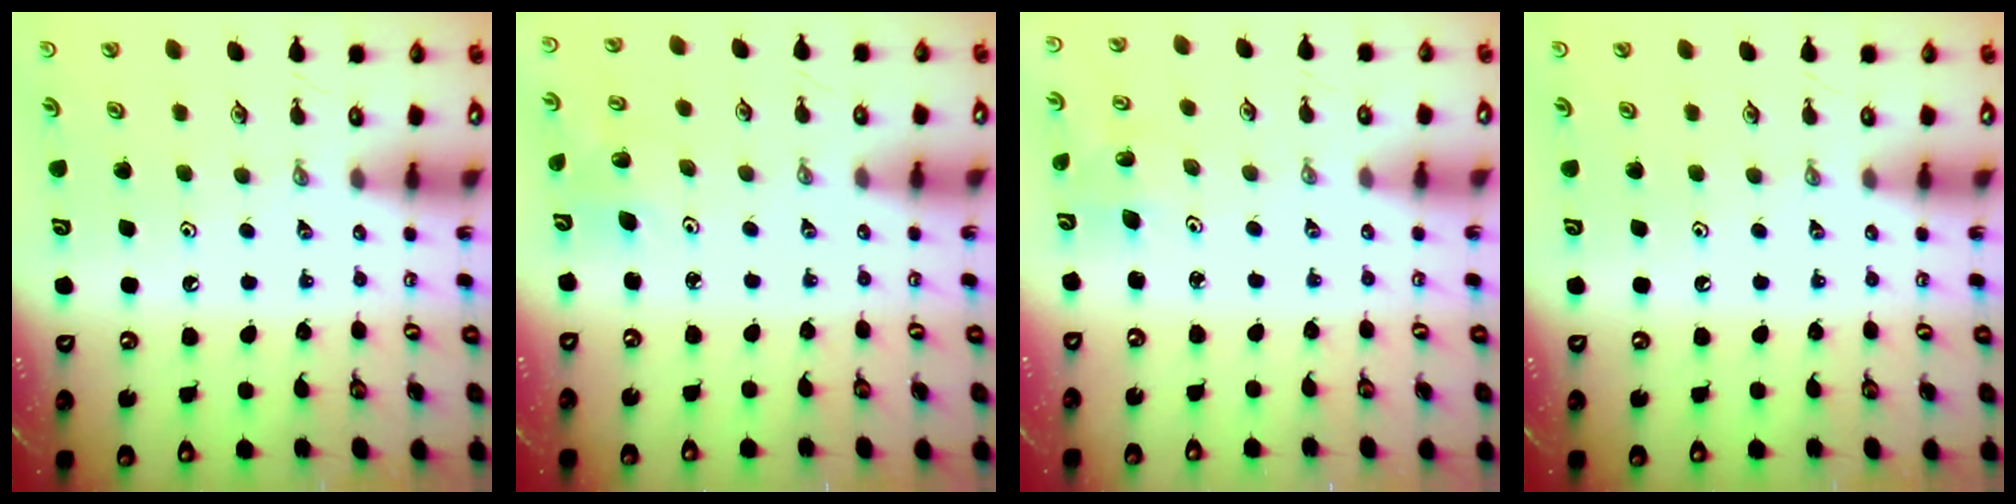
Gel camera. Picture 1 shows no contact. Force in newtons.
{"total": 2.8, "press": 2.5, "slide": 1.3}
{"total": 1.9, "press": 1.9, "slide": 0.2}
{"total": 0.0}